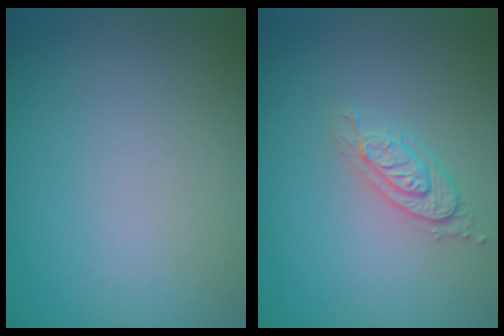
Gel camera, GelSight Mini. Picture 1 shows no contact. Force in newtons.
{"total": 2.0, "press": 2.0, "slide": 0.5}